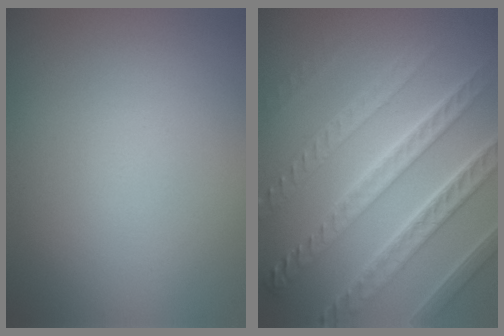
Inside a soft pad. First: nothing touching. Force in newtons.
{"total": 8.9, "press": 6.4, "slide": 6.3}